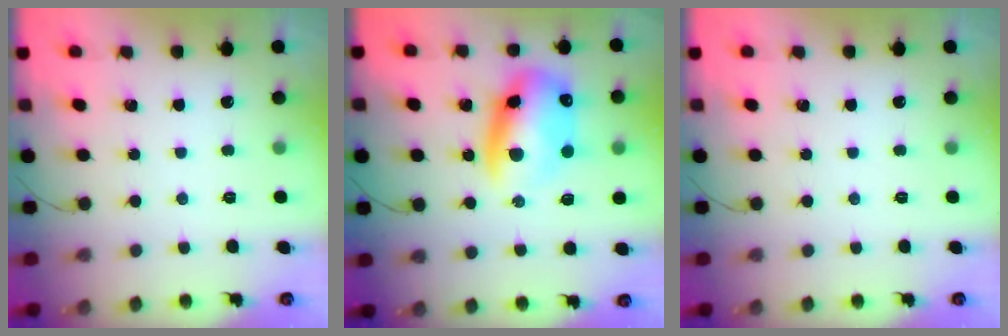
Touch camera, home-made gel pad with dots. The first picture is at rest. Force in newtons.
{"total": 14.4, "press": 14.0, "slide": 3.5}
{"total": 0.0}